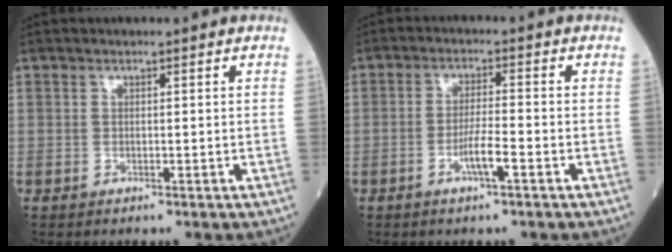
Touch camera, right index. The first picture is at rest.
{"total": 4.2, "force": [-1.9, 0.1, 3.8], "torque": [-0.072, -0.003, -0.038]}